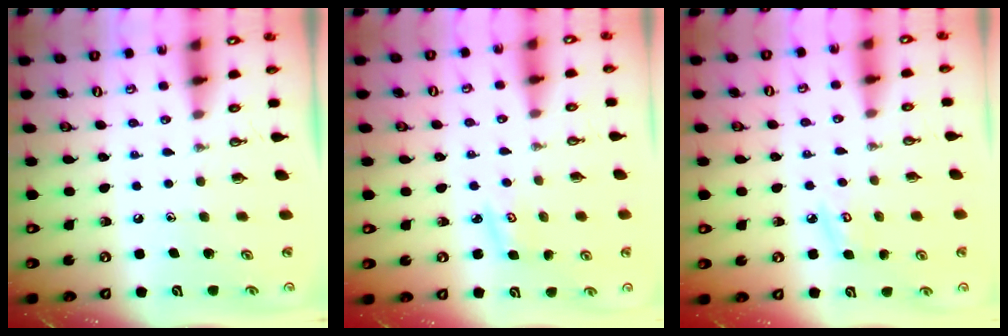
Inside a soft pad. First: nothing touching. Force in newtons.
{"total": 3.0, "press": 3.0, "slide": 0.4}
{"total": 4.9, "press": 4.9, "slide": 0.4}